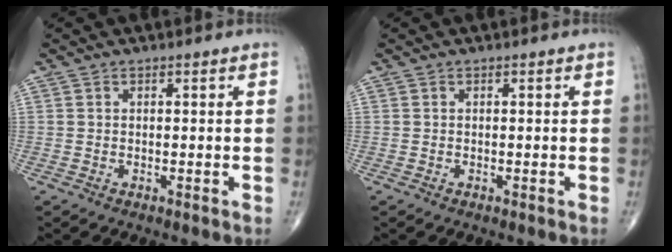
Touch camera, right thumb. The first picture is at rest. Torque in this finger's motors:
{"motor_torque": [1.10, 0.53, -0.03, -0.15, -0.03]}